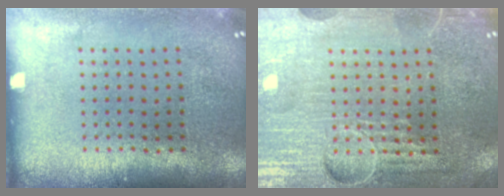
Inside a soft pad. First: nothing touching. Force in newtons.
{"total": 4.2, "press": 4.1, "slide": 1.1}